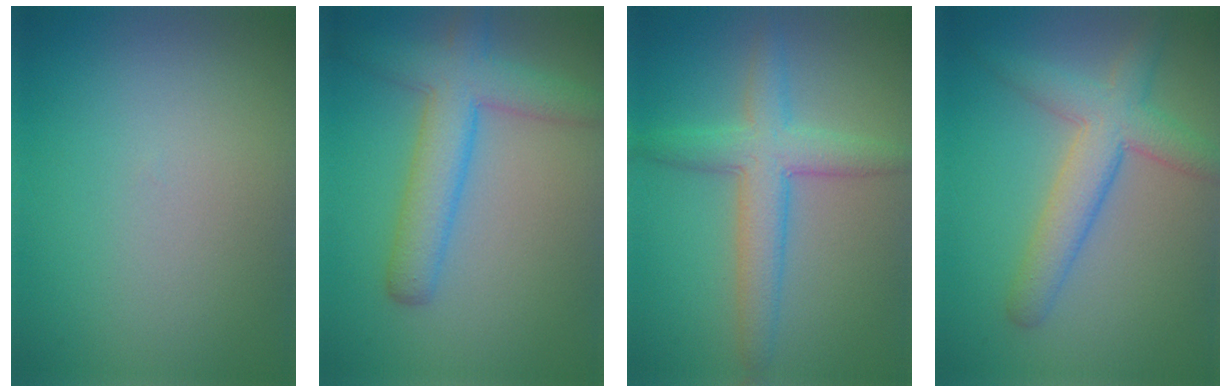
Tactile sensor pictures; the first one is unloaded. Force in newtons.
{"total": 5.5, "press": 5.4, "slide": 0.2}
{"total": 4.4, "press": 4.4, "slide": 0.2}
{"total": 4.7, "press": 4.7, "slide": 0.2}